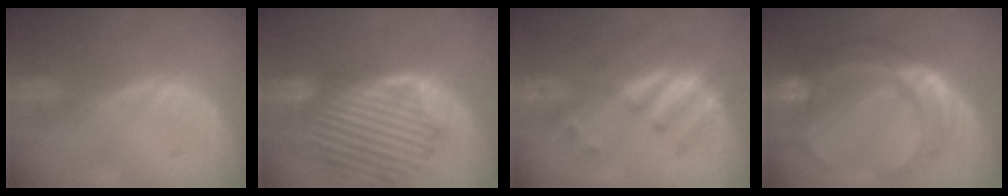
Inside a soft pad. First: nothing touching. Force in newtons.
{"total": 12.9, "press": 11.6, "slide": 5.7}
{"total": 7.7, "press": 6.8, "slide": 3.6}
{"total": 10.4, "press": 10.3, "slide": 1.0}